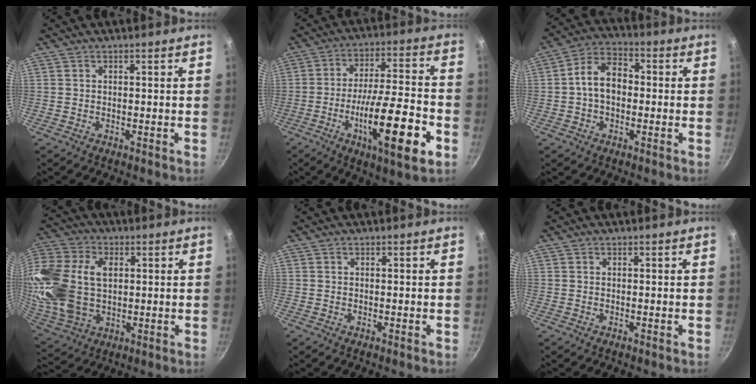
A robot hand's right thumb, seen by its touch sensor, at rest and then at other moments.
{"total": 19.1, "force": [-6.9, 4.6, 17.3], "torque": [-0.263, 0.027, -0.109]}
{"total": 8.9, "force": [-0.3, 6.2, 6.4], "torque": [-0.082, 0.031, -0.020]}
{"total": 23.3, "force": [2.9, 16.1, 16.6], "torque": [-0.366, 0.016, 0.058]}
{"total": 0.0}
{"total": 0.0}